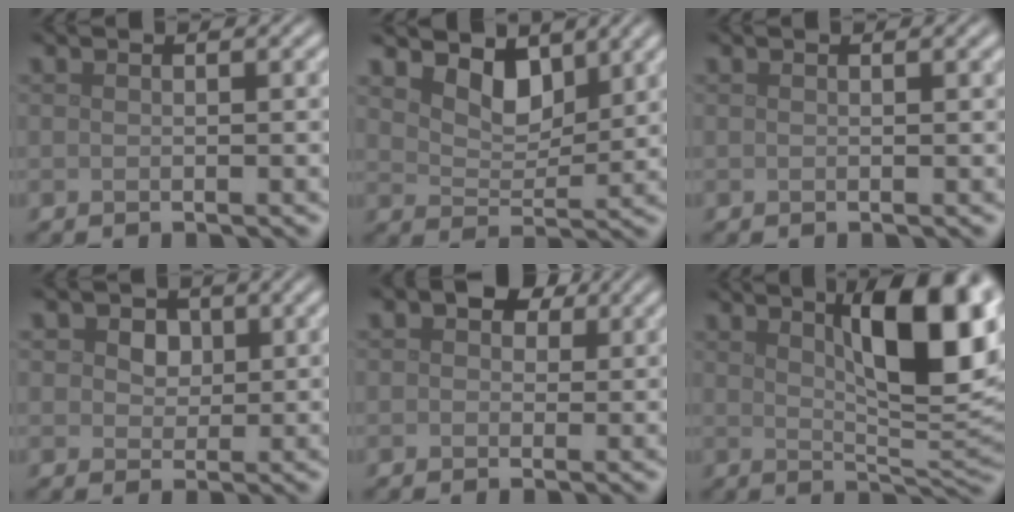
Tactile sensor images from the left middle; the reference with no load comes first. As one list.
[{"total": 3.5, "force": [2.6, 1.7, 1.6], "torque": [-0.042, -0.009, 0.040]}, {"total": 0.5, "force": [0.3, 0.1, 0.4], "torque": [-0.003, 0.004, 0.004]}, {"total": 4.3, "force": [1.9, 3.1, 2.2], "torque": [-0.043, 0.007, 0.015]}, {"total": 3.5, "force": [1.4, 2.5, 2.0], "torque": [-0.026, 0.006, 0.005]}, {"total": 10.5, "force": [3.8, 3.2, 9.3], "torque": [-0.129, 0.004, 0.061]}]